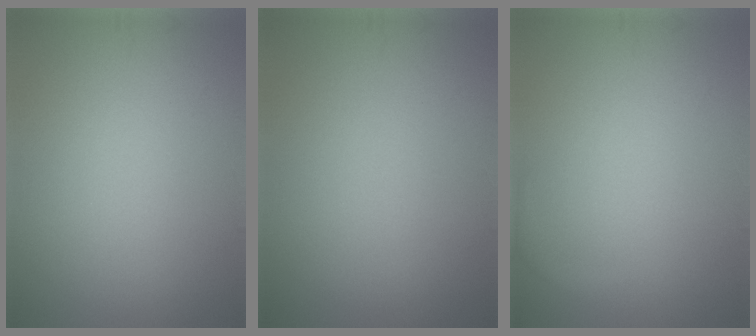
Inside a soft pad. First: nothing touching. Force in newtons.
{"total": 0.0}
{"total": 1.0, "press": 1.0, "slide": 0.2}